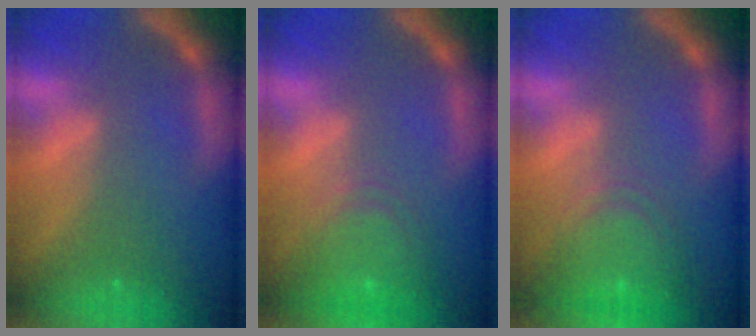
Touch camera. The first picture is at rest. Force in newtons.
{"total": 6.1}
{"total": 6.5}